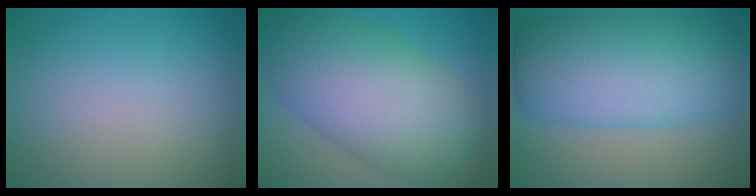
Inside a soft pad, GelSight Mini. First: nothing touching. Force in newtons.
{"total": 11.3, "press": 11.3, "slide": 0.4}
{"total": 10.2, "press": 10.2, "slide": 0.3}